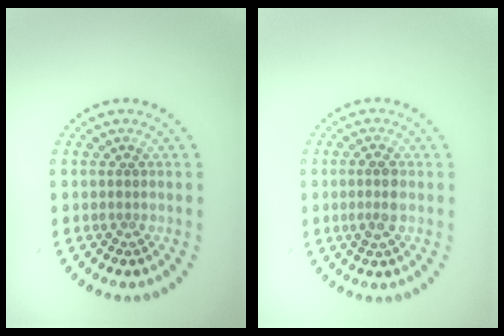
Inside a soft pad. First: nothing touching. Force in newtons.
{"total": 1.9, "press": 1.8, "slide": 0.6}